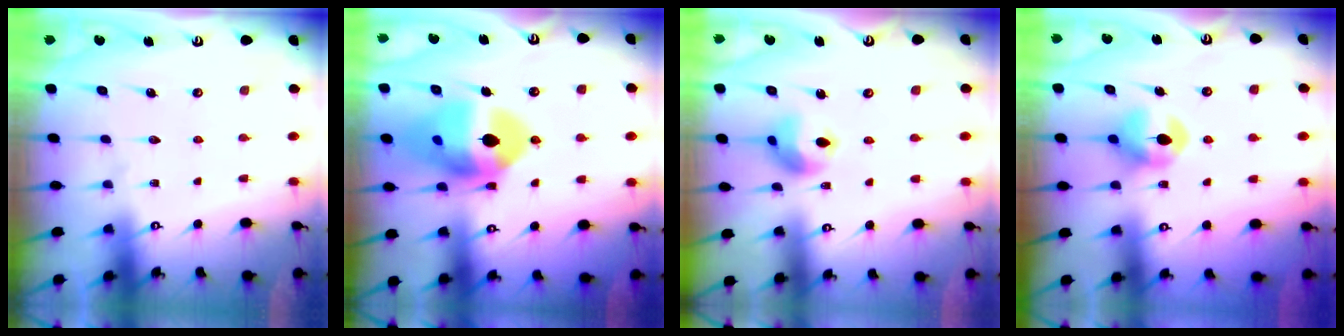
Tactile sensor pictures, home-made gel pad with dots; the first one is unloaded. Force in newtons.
{"total": 18.2, "press": 18.0, "slide": 2.0}
{"total": 9.7, "press": 9.6, "slide": 0.9}
{"total": 8.5, "press": 8.4, "slide": 0.4}